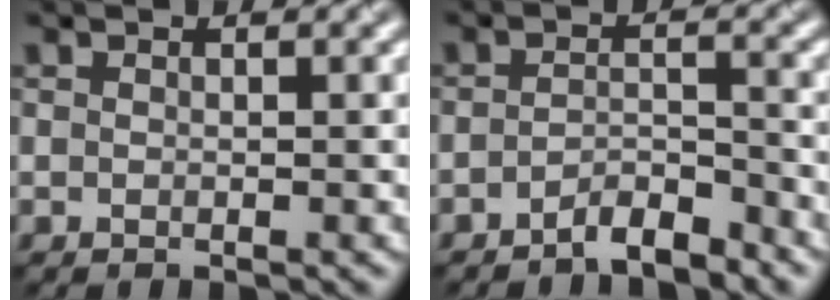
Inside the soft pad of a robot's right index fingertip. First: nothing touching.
{"total": 2.9, "force": [-2.7, 0.5, 1.1], "torque": [-0.018, 0.009, -0.052]}